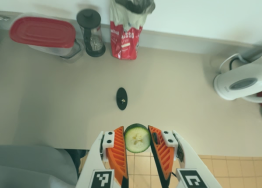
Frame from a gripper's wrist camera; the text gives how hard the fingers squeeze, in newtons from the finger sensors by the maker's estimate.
{"total": 9.0, "left": 8.8, "right": 9.3}